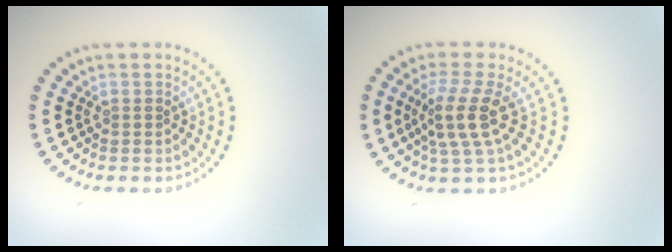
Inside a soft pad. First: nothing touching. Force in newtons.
{"total": 3.5, "press": 3.0, "slide": 1.9}